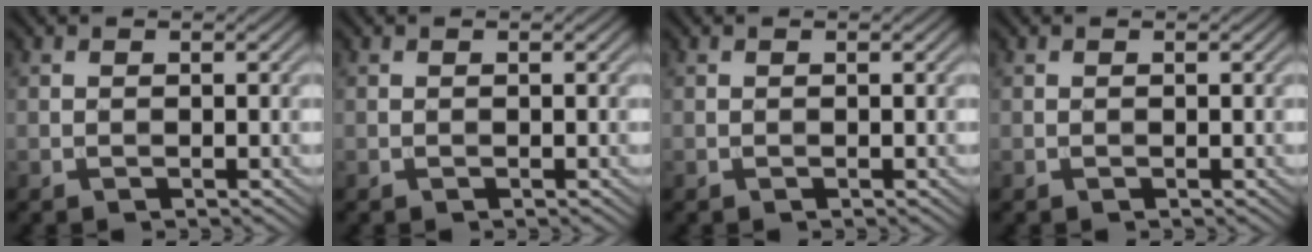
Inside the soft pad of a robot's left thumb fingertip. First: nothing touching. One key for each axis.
{"total": 0.0}
{"total": 0.0}
{"total": 0.0}